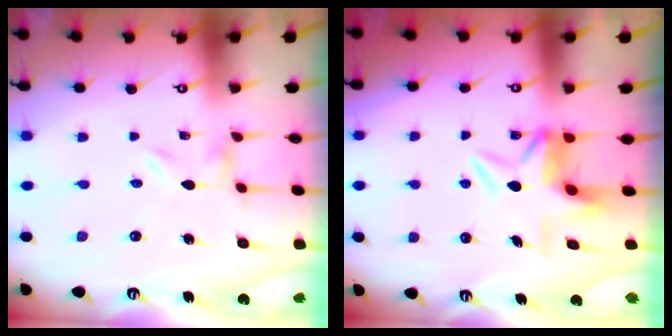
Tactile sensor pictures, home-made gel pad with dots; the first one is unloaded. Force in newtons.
{"total": 5.3, "press": 5.2, "slide": 0.7}